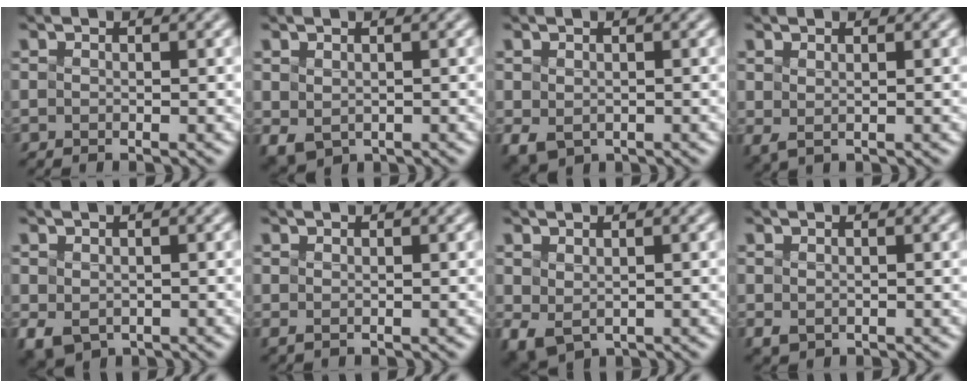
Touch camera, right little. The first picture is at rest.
{"total": 1.7, "force": [0.0, 1.3, 1.1], "torque": [-0.028, -0.009, 0.008]}
{"total": 2.0, "force": [-0.5, 1.5, 1.3], "torque": [-0.032, -0.011, -0.005]}
{"total": 1.2, "force": [0.6, 0.5, 0.9], "torque": [-0.023, -0.003, 0.016]}
{"total": 2.5, "force": [-0.8, 1.8, 1.5], "torque": [-0.035, -0.011, -0.012]}
{"total": 0.6, "force": [0.4, 0.2, 0.5], "torque": [-0.012, 0.000, 0.008]}
{"total": 2.2, "force": [0.0, 1.5, 1.6], "torque": [-0.041, -0.009, 0.006]}
{"total": 0.9, "force": [0.0, 0.7, 0.5], "torque": [-0.014, -0.004, 0.004]}